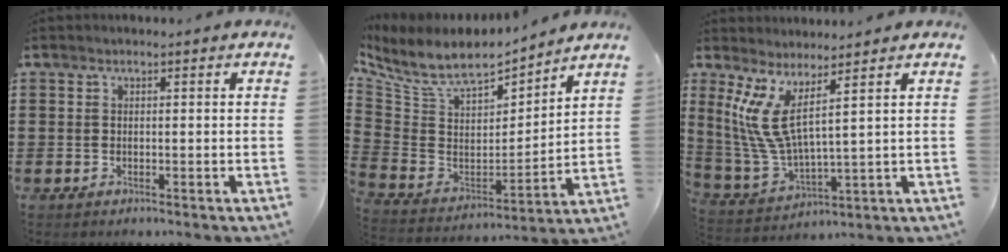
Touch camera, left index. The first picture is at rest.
{"total": 8.1, "force": [6.7, 2.6, 3.6], "torque": [-0.105, -0.045, 0.115]}
{"total": 8.2, "force": [4.4, 1.7, 6.7], "torque": [-0.173, -0.033, 0.073]}